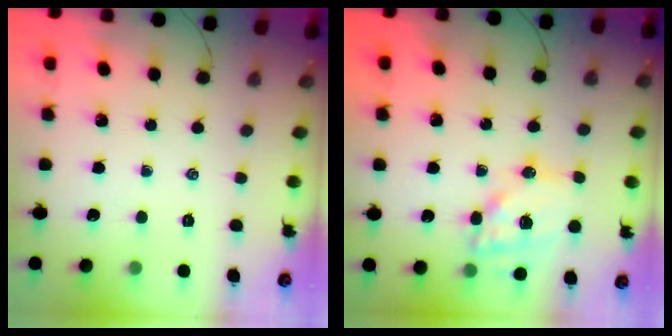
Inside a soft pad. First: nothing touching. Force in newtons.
{"total": 15.5, "press": 15.1, "slide": 3.5}